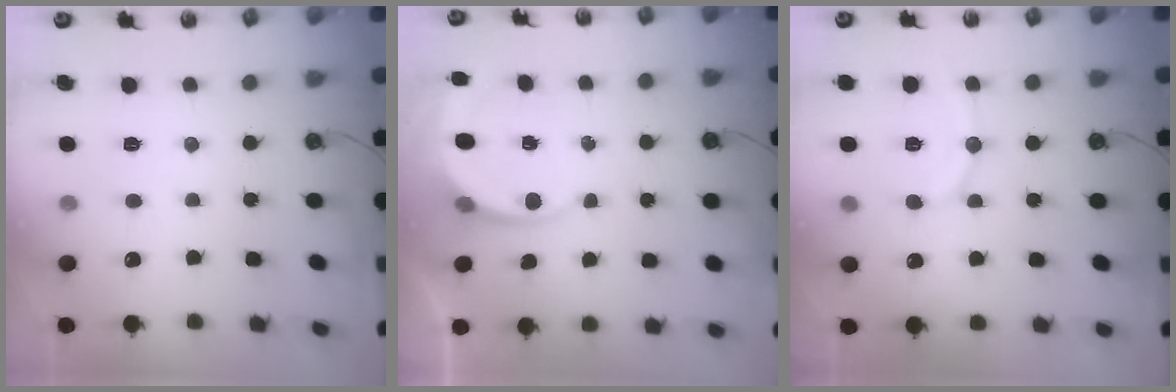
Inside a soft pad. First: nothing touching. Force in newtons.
{"total": 6.3, "press": 6.3, "slide": 0.6}
{"total": 9.4, "press": 9.3, "slide": 1.0}